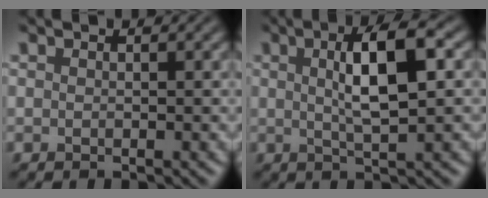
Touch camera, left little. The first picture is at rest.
{"total": 6.0, "force": [1.1, 1.5, 5.7], "torque": [-0.095, 0.011, 0.013]}